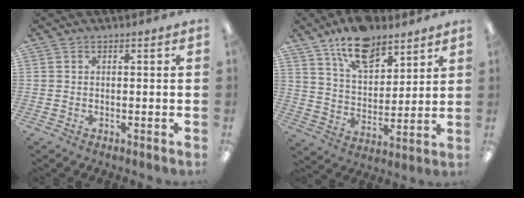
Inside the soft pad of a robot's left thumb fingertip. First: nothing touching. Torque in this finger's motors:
{"motor_torque": [0.31, 0.29, 1.25, -1.53, 0.24]}